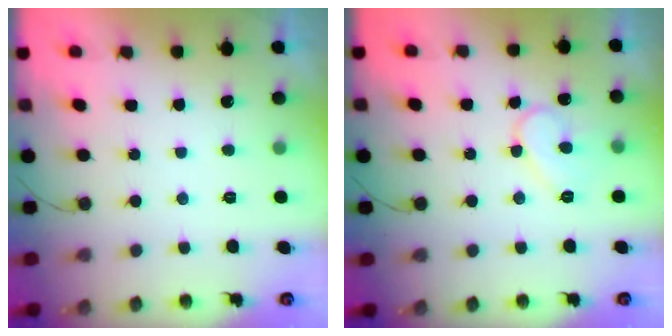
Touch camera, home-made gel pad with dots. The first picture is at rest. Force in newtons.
{"total": 7.9, "press": 7.9, "slide": 0.7}